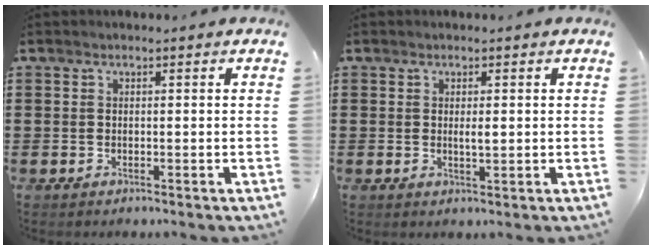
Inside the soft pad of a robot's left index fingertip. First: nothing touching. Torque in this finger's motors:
{"motor_torque": [0.59, 0.05, 0.07, 0.02]}